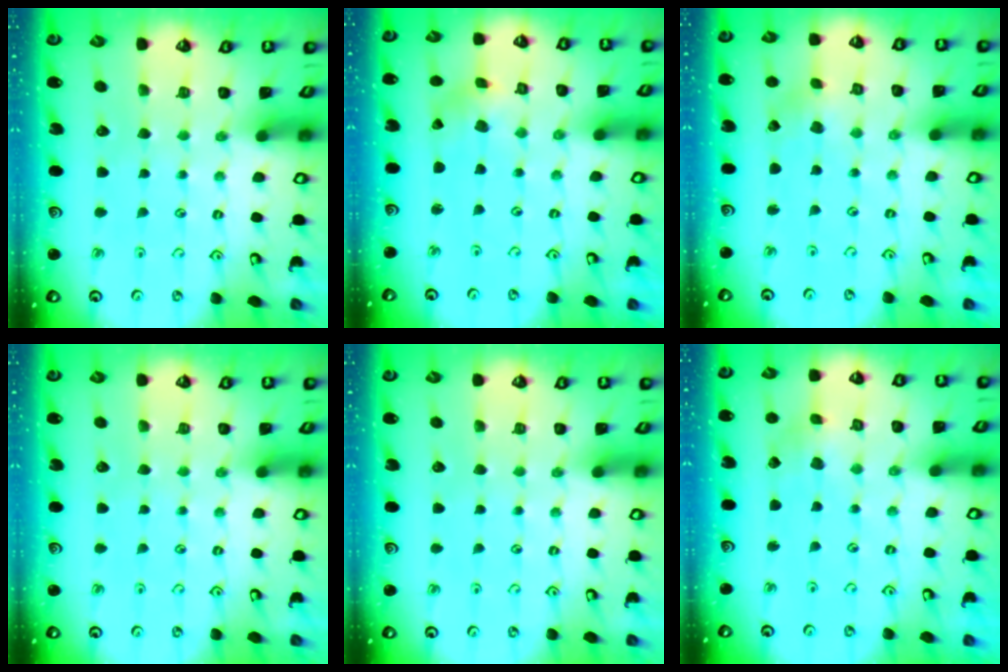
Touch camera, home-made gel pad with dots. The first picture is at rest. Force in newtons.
{"total": 2.2, "press": 2.1, "slide": 0.6}
{"total": 0.8, "press": 0.7, "slide": 0.2}
{"total": 0.0}
{"total": 0.0}
{"total": 2.7, "press": 2.7, "slide": 0.1}